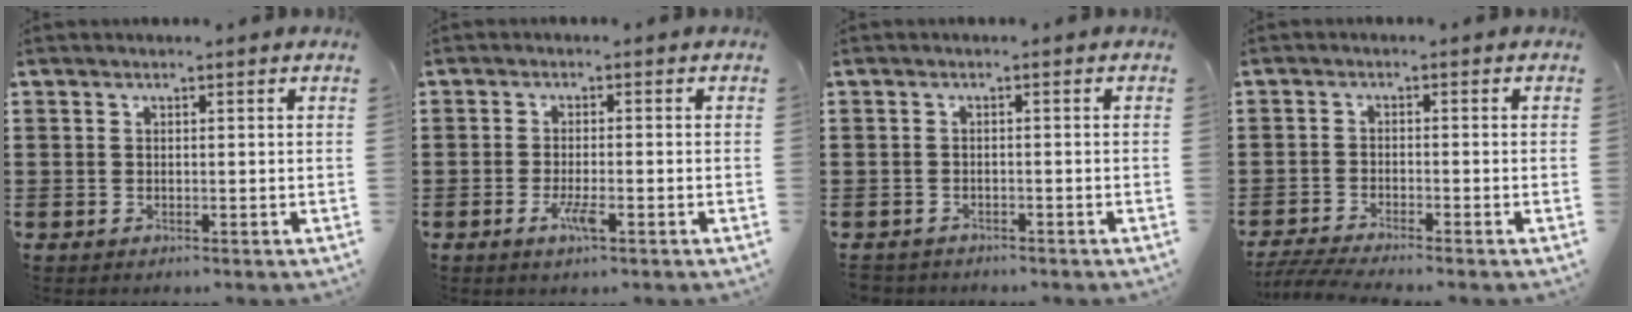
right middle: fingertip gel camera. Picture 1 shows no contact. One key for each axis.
{"total": 3.2, "fx": -1.4, "fy": 0.6, "fz": 2.8, "tx": -0.059, "ty": -0.005, "tz": -0.029}
{"total": 1.1, "fx": -1.1, "fy": 0.3, "fz": 0.0, "tx": -0.005, "ty": 0.001, "tz": -0.024}
{"total": 3.0, "fx": -2.7, "fy": -0.2, "fz": 1.3, "tx": -0.035, "ty": -0.009, "tz": -0.059}